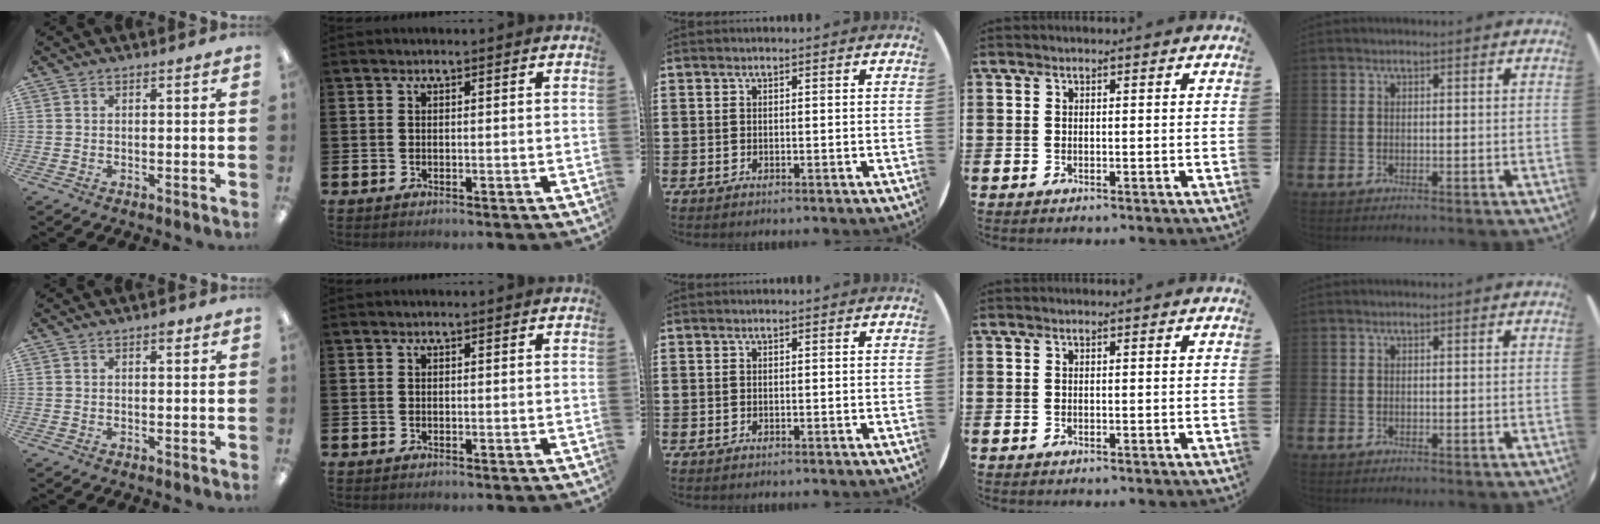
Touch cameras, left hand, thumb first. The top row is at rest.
{"thumb": {"total": 1.5, "force": [0.8, 0.6, 1.0], "torque": [-0.006, -0.003, 0.010]}}